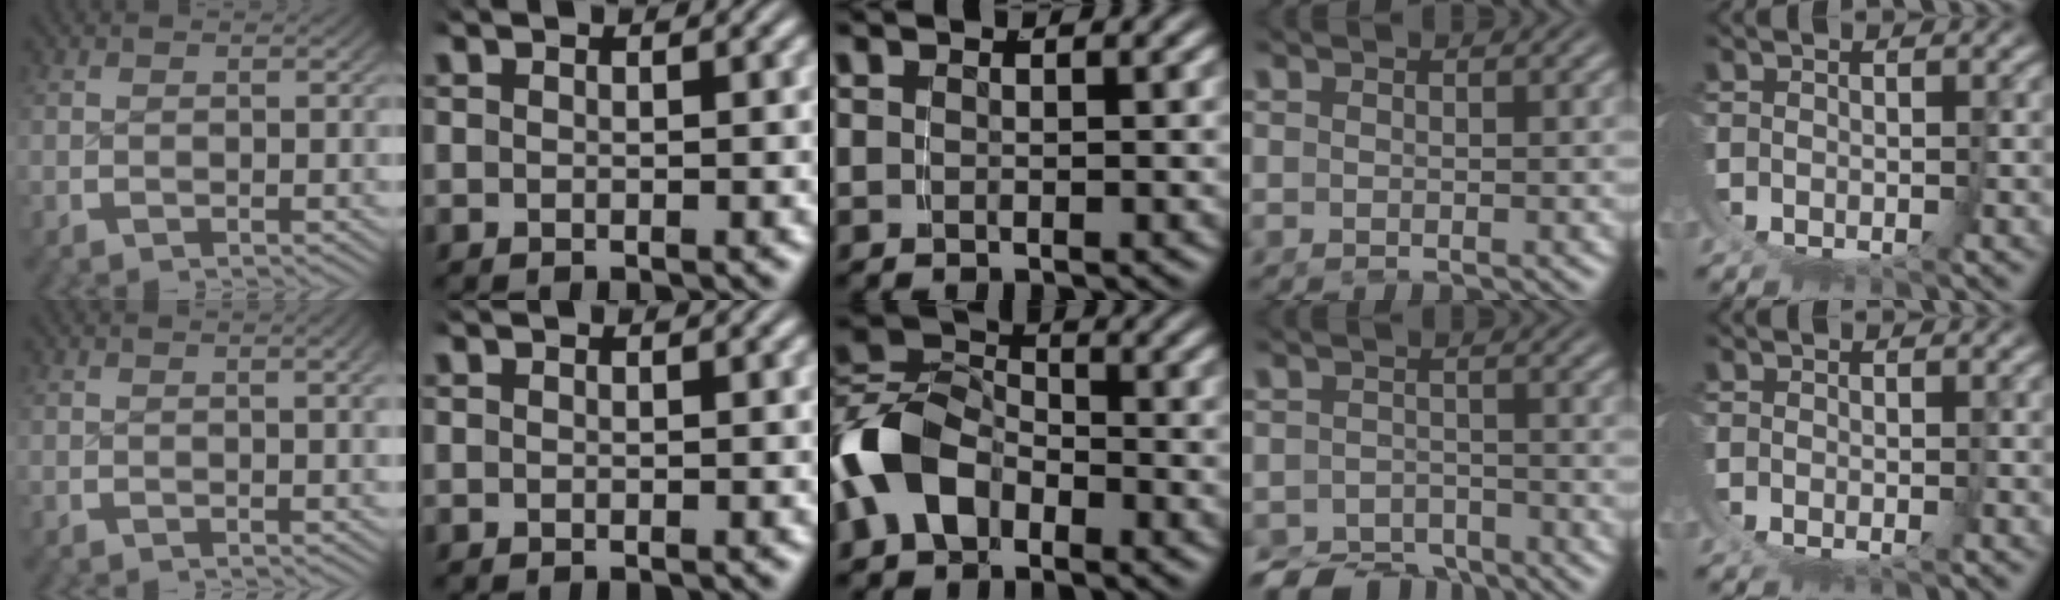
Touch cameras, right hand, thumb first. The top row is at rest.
{"thumb": {"total": 1.0, "force": [0.3, -0.1, 1.0], "torque": [-0.017, 0.005, 0.008]}, "middle": {"total": 5.3, "force": [-1.7, 4.0, 3.1], "torque": [-0.071, -0.005, -0.030]}, "ring": {"total": 7.1, "force": [-6.2, 3.0, 1.6], "torque": [-0.004, -0.024, -0.103]}, "little": {"total": 0.8, "force": [-0.7, 0.4, 0.2], "torque": [-0.011, -0.013, -0.001]}}